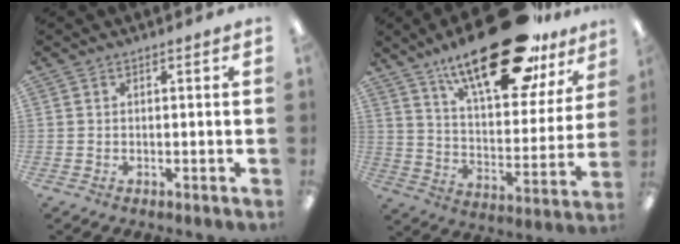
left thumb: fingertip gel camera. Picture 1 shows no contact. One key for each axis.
{"total": 25.9, "fx": 18.3, "fy": 9.1, "fz": 16.0, "tx": -0.247, "ty": -0.103, "tz": 0.302}